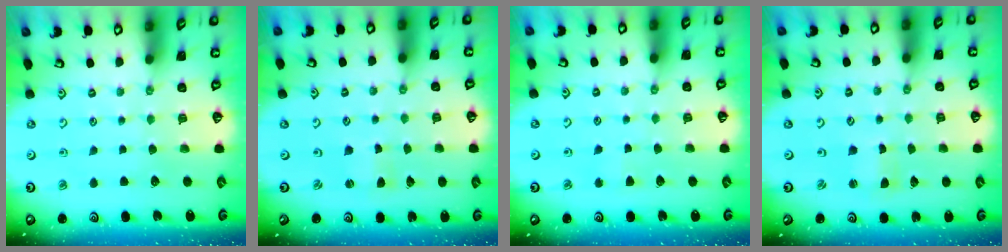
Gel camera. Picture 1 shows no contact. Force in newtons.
{"total": 1.9, "press": 1.9, "slide": 0.4}
{"total": 2.4, "press": 2.4, "slide": 0.3}
{"total": 1.2, "press": 1.1, "slide": 0.3}